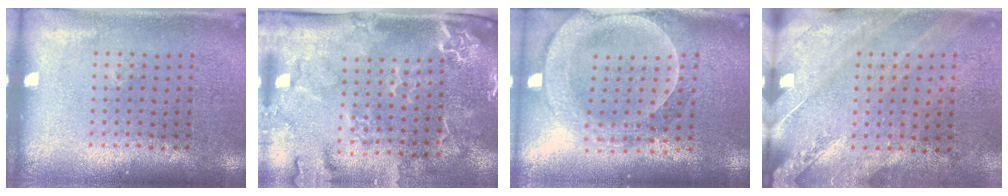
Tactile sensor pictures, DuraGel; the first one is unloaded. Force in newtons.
{"total": 2.9, "press": 2.4, "slide": 1.6}
{"total": 2.4, "press": 2.2, "slide": 1.1}
{"total": 2.4, "press": 2.0, "slide": 1.3}